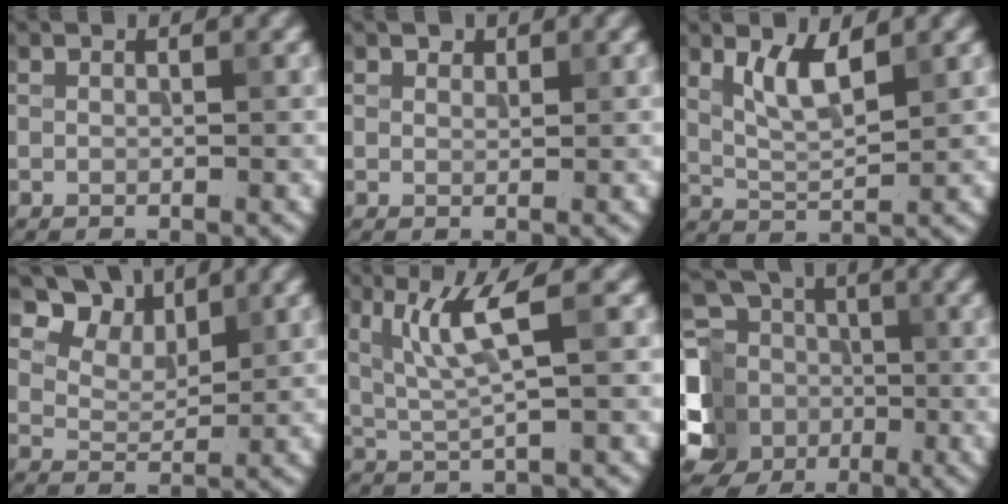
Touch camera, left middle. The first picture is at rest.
{"total": 0.8, "force": [0.7, 0.4, 0.1], "torque": [-0.003, 0.000, 0.011]}
{"total": 3.6, "force": [1.8, 1.0, 2.9], "torque": [-0.064, -0.004, 0.037]}
{"total": 5.3, "force": [3.9, 2.8, 2.4], "torque": [-0.048, -0.001, 0.073]}
{"total": 4.5, "force": [1.5, 0.4, 4.2], "torque": [-0.091, -0.003, 0.036]}
{"total": 8.9, "force": [-1.9, 7.6, 4.2], "torque": [-0.097, 0.004, -0.049]}